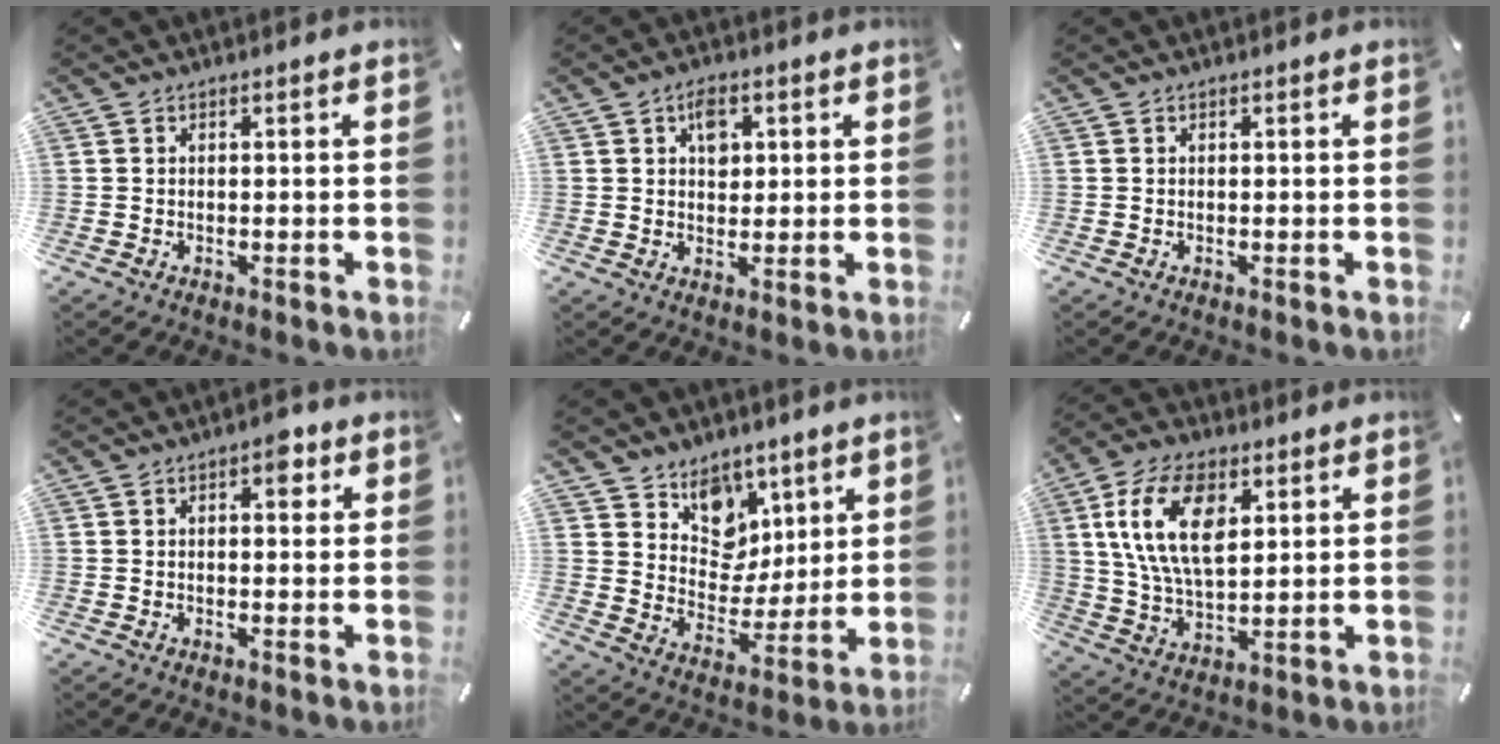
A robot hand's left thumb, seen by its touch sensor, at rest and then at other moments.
{"total": 4.8, "force": [1.6, 3.4, 3.0], "torque": [-0.032, -0.003, 0.020]}
{"total": 0.0}
{"total": 4.4, "force": [1.5, 2.4, 3.4], "torque": [-0.031, -0.007, 0.015]}
{"total": 10.7, "force": [5.5, 8.9, 2.1], "torque": [-0.028, -0.054, 0.107]}
{"total": 14.9, "force": [5.3, 8.6, 11.0], "torque": [-0.245, 0.006, 0.092]}